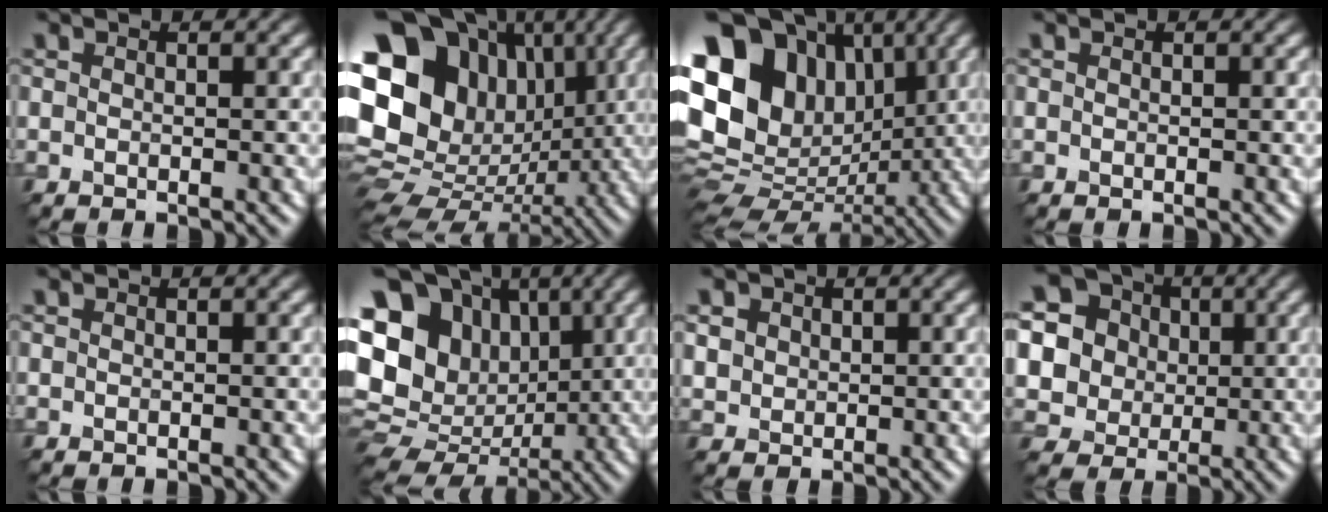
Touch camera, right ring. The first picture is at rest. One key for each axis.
{"total": 23.1, "fx": 4.4, "fy": 19.6, "fz": 11.4, "tx": -0.235, "ty": 0.031, "tz": 0.054}
{"total": 17.5, "fx": 4.1, "fy": 13.3, "fz": 10.6, "tx": -0.205, "ty": 0.028, "tz": 0.074}
{"total": 0.0}
{"total": 0.0}
{"total": 20.0, "fx": 2.4, "fy": 17.1, "fz": 10.0, "tx": -0.227, "ty": 0.034, "tz": 0.031}
{"total": 2.7, "fx": 1.1, "fy": 2.2, "fz": 1.0, "tx": -0.039, "ty": 0.003, "tz": 0.030}
{"total": 13.3, "fx": 3.6, "fy": 11.9, "fz": 4.9, "tx": -0.156, "ty": 0.031, "tz": 0.056}